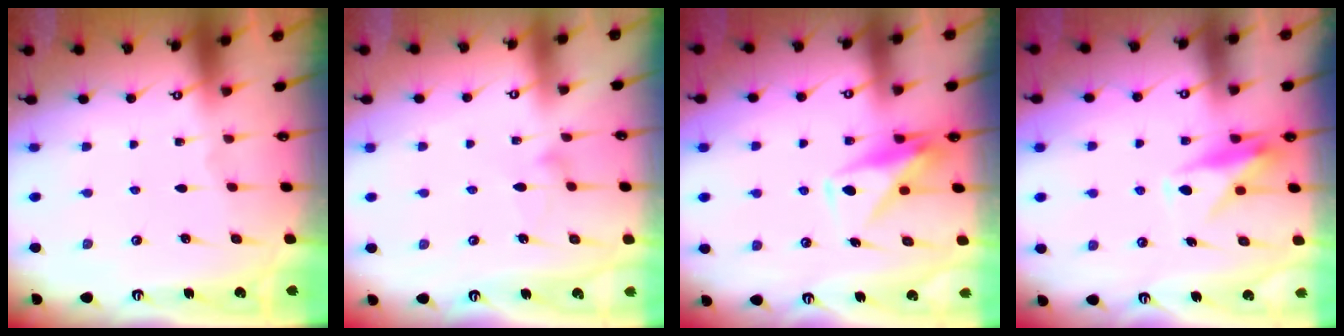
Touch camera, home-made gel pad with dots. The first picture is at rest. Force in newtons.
{"total": 7.6, "press": 7.6, "slide": 0.4}
{"total": 10.3, "press": 10.3, "slide": 0.8}
{"total": 10.9, "press": 10.9, "slide": 0.6}